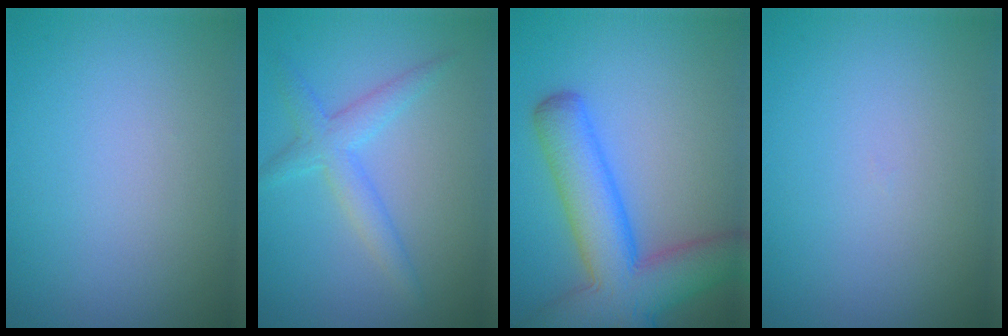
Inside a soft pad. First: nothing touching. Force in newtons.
{"total": 2.8, "press": 2.8, "slide": 0.1}
{"total": 9.3, "press": 9.3, "slide": 0.7}
{"total": 0.0}